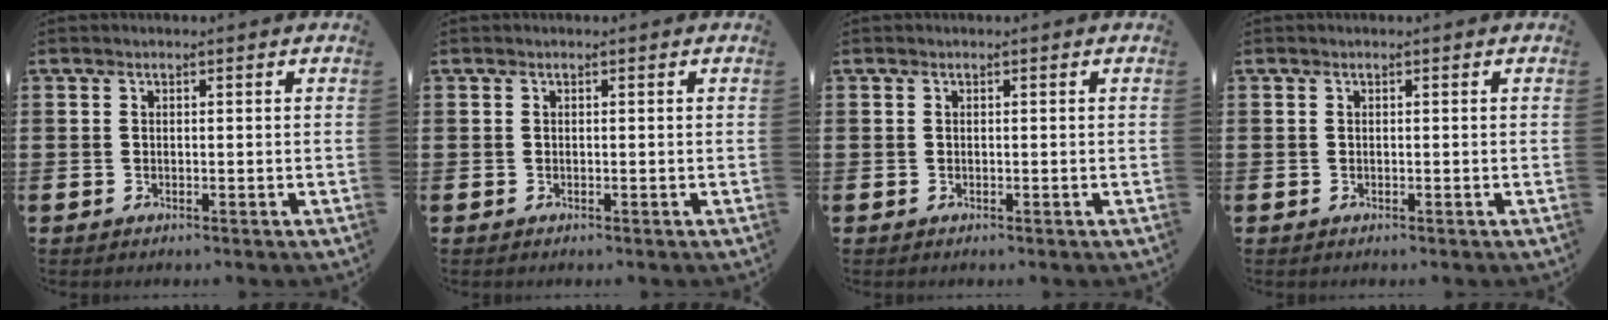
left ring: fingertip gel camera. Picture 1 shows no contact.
{"total": 0.0}
{"total": 0.0}
{"total": 0.0}